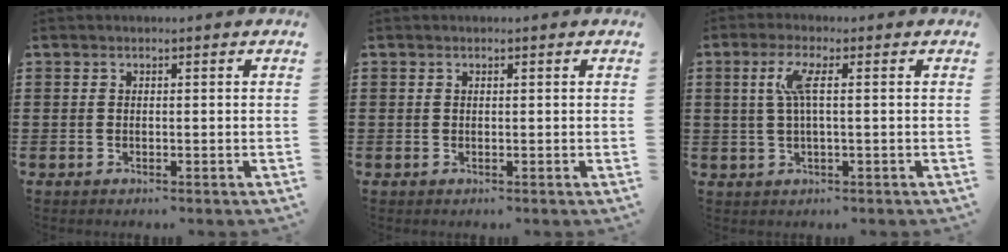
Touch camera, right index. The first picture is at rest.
{"total": 0.0}
{"total": 4.3, "force": [0.7, 0.4, 4.3], "torque": [-0.098, -0.007, 0.005]}